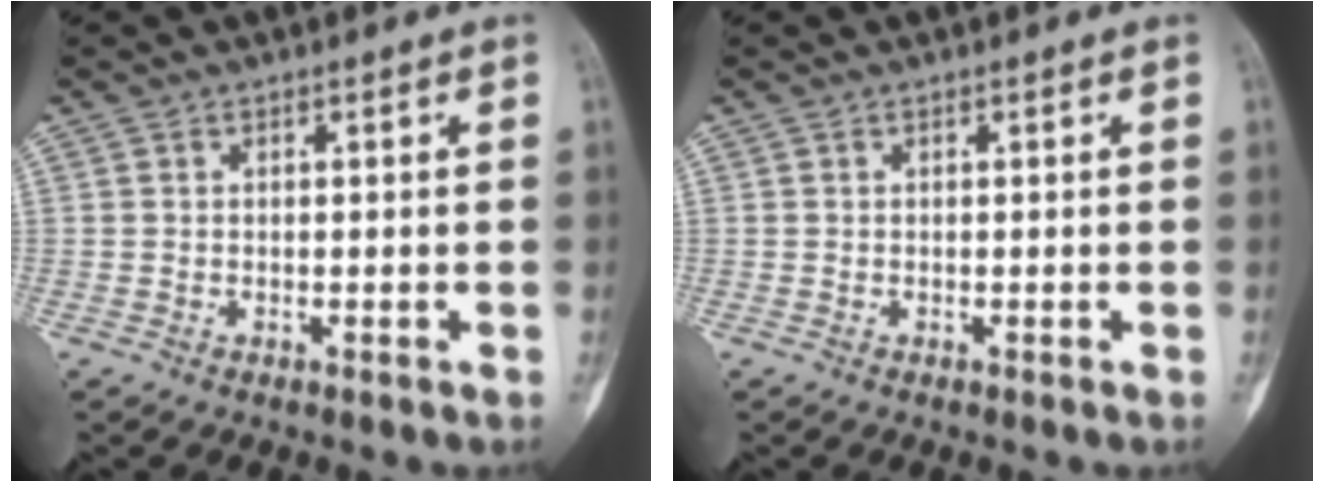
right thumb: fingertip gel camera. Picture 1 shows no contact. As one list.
[{"total": 0.0}]